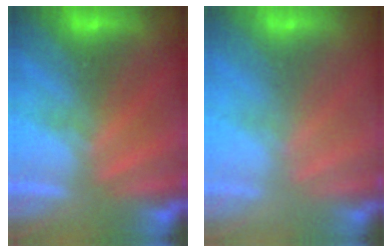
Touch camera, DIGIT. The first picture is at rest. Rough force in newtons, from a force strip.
{"total": 13.7}